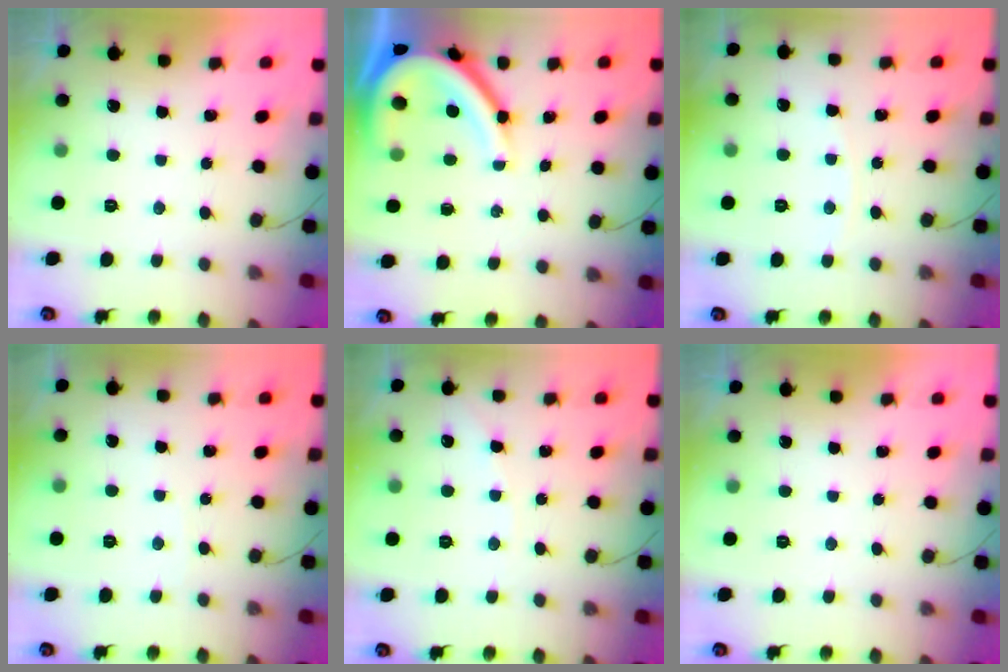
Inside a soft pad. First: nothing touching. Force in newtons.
{"total": 12.4, "press": 12.4, "slide": 1.2}
{"total": 2.7, "press": 2.7, "slide": 0.5}
{"total": 2.3, "press": 2.2, "slide": 0.3}
{"total": 3.9, "press": 3.9, "slide": 0.4}
{"total": 0.0}